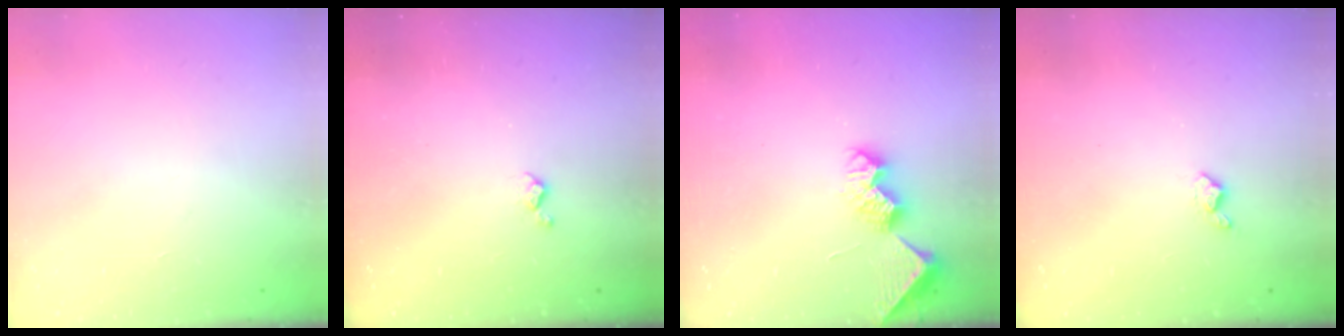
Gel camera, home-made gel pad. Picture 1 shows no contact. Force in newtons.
{"total": 3.2, "press": 3.1, "slide": 0.6}
{"total": 7.5, "press": 7.5, "slide": 0.6}
{"total": 3.9, "press": 3.8, "slide": 0.7}